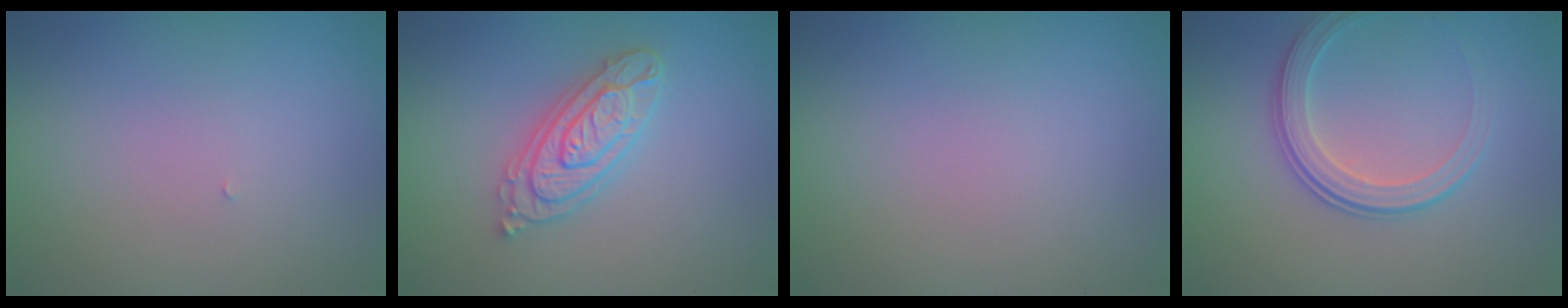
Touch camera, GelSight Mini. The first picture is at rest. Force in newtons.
{"total": 4.3, "press": 4.2, "slide": 0.7}
{"total": 0.0}
{"total": 3.5, "press": 2.9, "slide": 1.9}